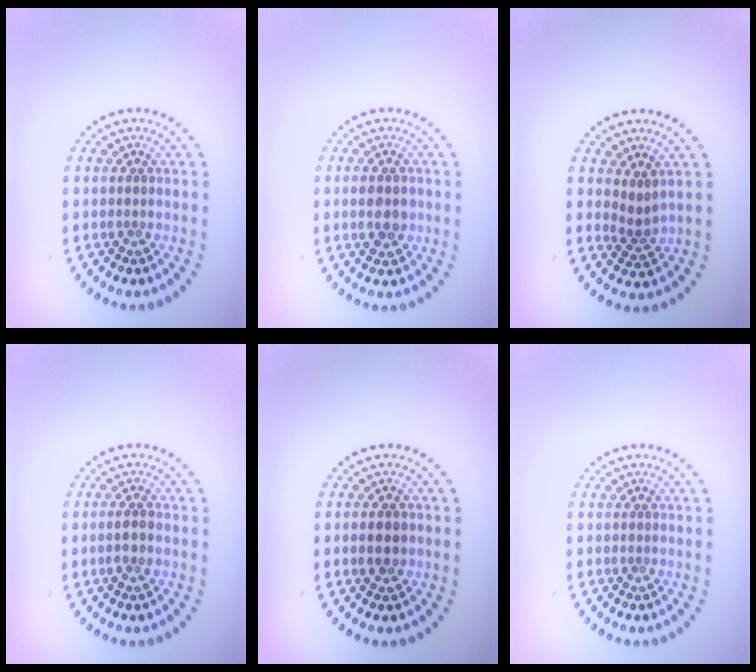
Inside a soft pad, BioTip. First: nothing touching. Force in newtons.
{"total": 2.7, "press": 2.7, "slide": 0.1}
{"total": 1.9, "press": 1.2, "slide": 1.5}
{"total": 1.3, "press": 1.3, "slide": 0.3}
{"total": 2.3, "press": 2.3, "slide": 0.1}
{"total": 0.0}